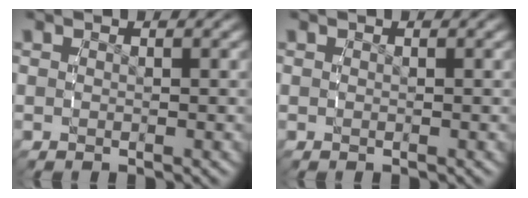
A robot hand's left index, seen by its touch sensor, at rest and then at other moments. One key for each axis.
{"total": 0.0}